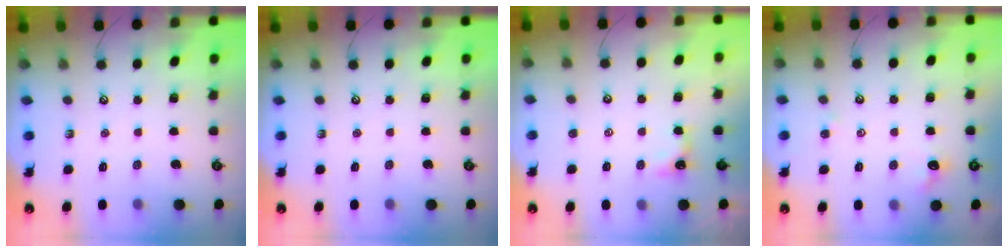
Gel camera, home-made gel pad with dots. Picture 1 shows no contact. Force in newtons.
{"total": 0.0}
{"total": 1.6, "press": 1.5, "slide": 0.5}
{"total": 1.9, "press": 1.8, "slide": 0.6}